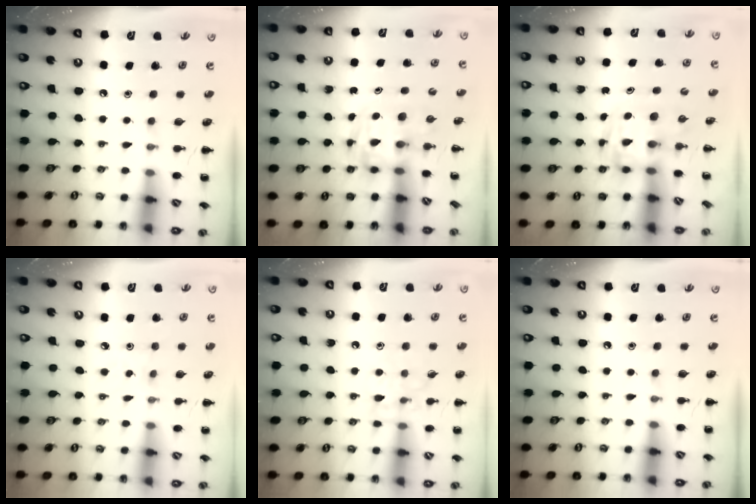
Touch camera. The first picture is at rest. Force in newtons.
{"total": 3.5, "press": 3.5, "slide": 0.6}
{"total": 3.5, "press": 3.5, "slide": 0.6}
{"total": 1.5, "press": 1.4, "slide": 0.6}
{"total": 7.5, "press": 7.4, "slide": 1.2}
{"total": 0.0}